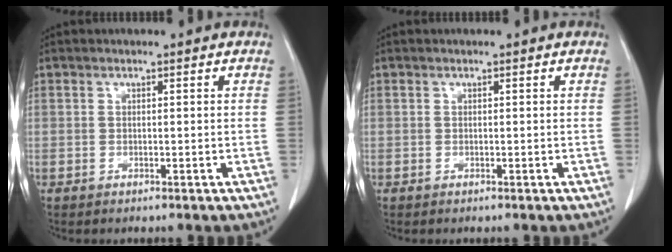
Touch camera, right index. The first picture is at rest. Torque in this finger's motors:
{"motor_torque": [0.00, 0.00, 0.00, 0.00]}